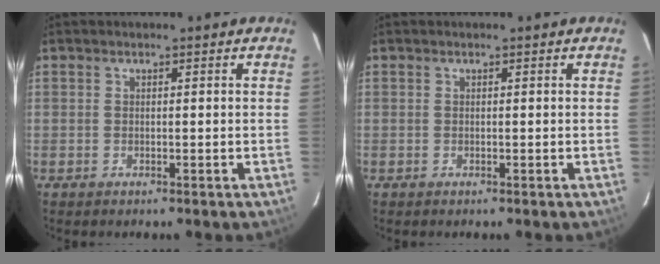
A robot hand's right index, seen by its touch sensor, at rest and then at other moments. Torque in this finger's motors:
{"motor_torque": [0.00, 0.00, 0.00, 0.00]}